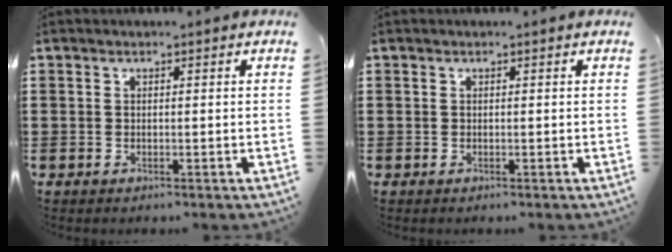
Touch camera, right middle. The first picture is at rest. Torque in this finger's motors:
{"motor_torque": [-1.19, 0.95, 0.02, 0.00]}